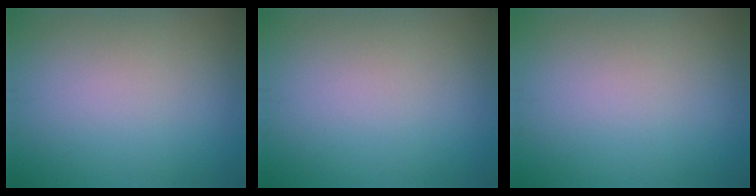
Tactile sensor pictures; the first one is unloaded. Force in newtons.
{"total": 0.0}
{"total": 0.0}